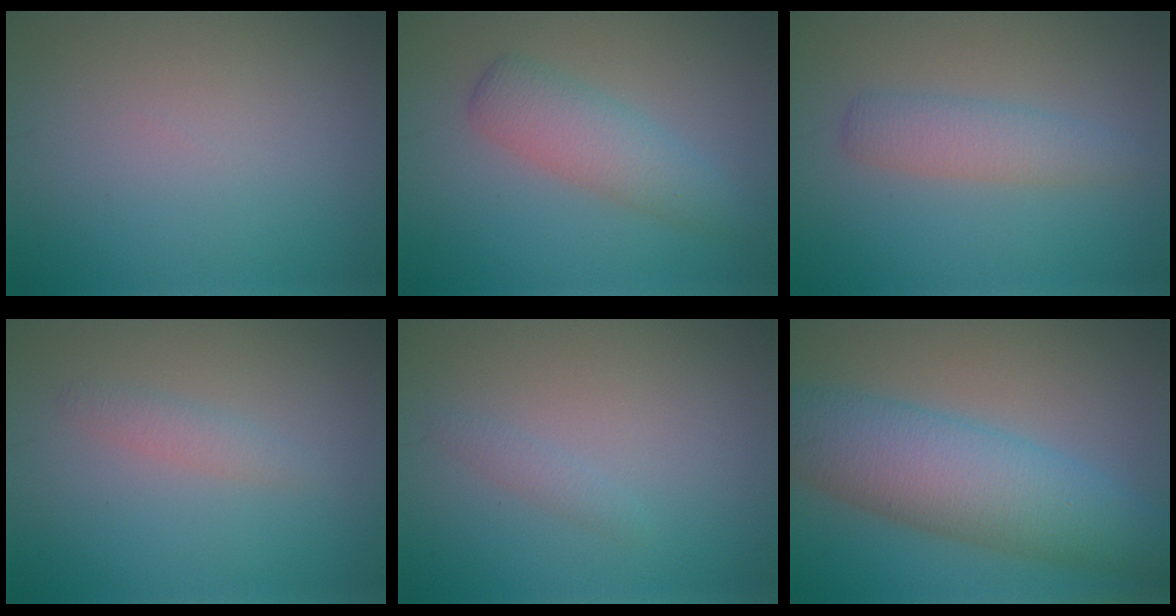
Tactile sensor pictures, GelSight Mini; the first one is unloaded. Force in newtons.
{"total": 3.8, "press": 3.8, "slide": 0.2}
{"total": 2.8, "press": 2.8, "slide": 0.1}
{"total": 1.3, "press": 1.3, "slide": 0.0}
{"total": 1.0, "press": 1.0, "slide": 0.0}
{"total": 8.8, "press": 8.8, "slide": 0.2}